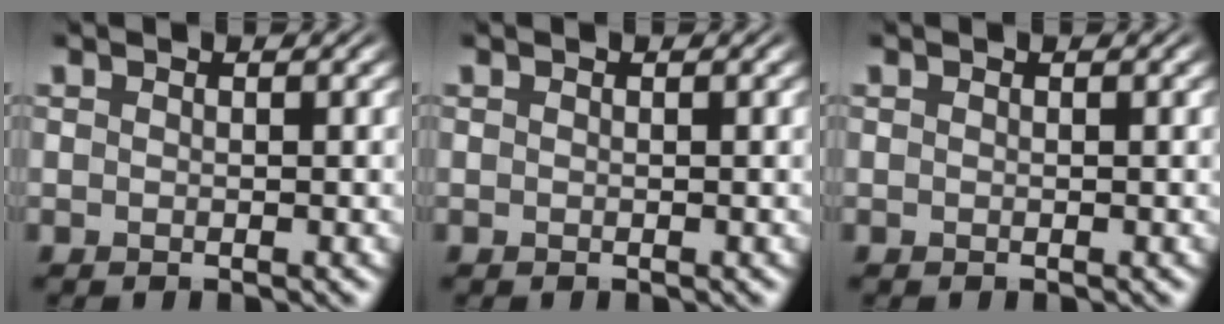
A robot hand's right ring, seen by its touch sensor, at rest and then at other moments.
{"total": 0.0}
{"total": 0.0}